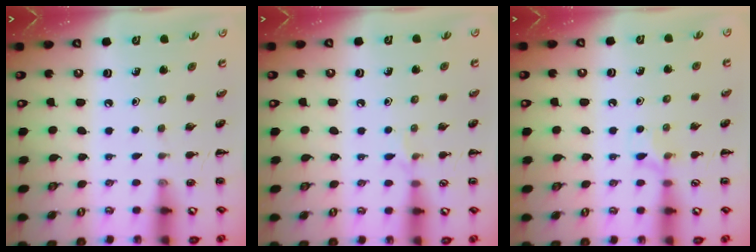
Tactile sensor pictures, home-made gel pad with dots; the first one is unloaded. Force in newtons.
{"total": 4.5, "press": 4.2, "slide": 1.5}
{"total": 6.7, "press": 6.3, "slide": 2.3}